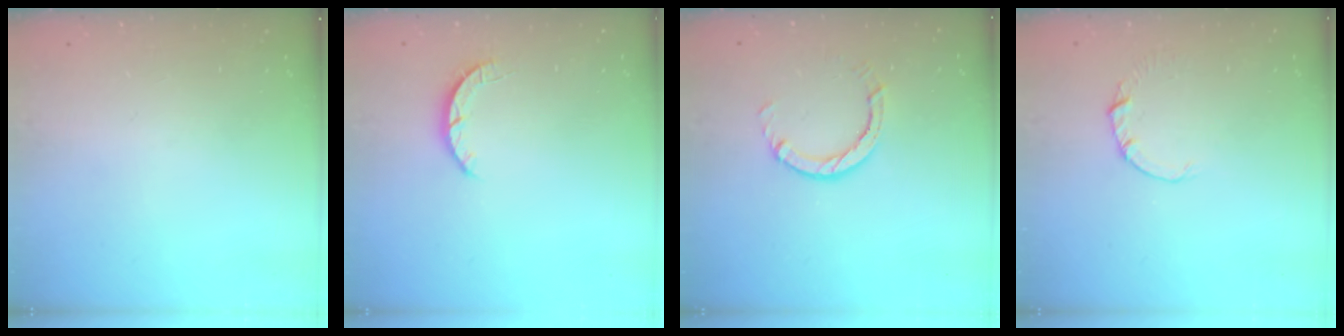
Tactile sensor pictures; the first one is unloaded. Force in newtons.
{"total": 2.5, "press": 2.4, "slide": 0.4}
{"total": 2.9, "press": 2.9, "slide": 0.5}
{"total": 0.5, "press": 0.5, "slide": 0.1}